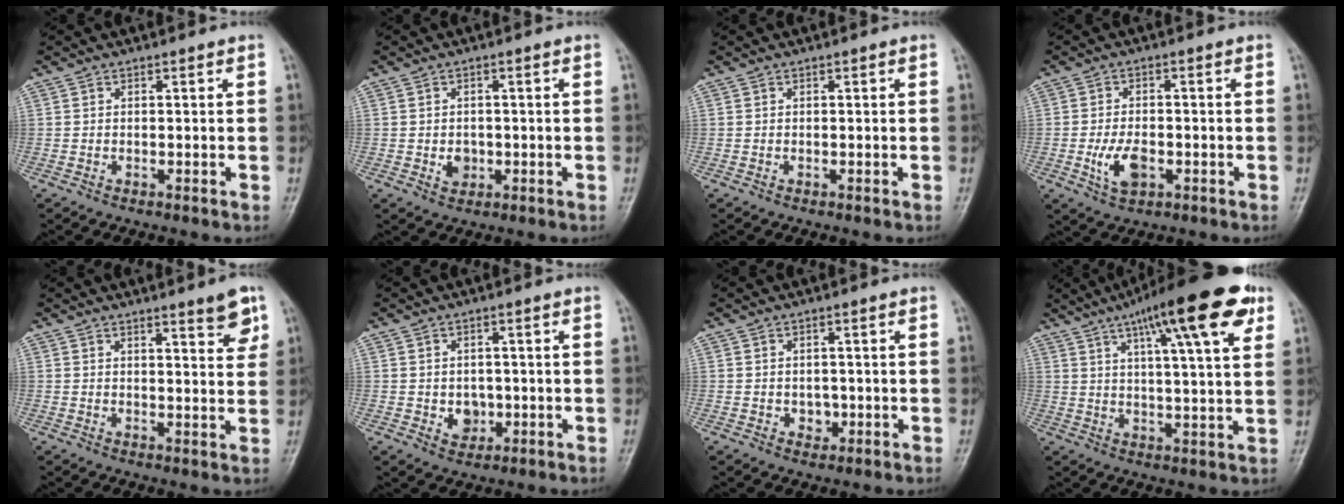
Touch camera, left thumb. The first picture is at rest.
{"total": 2.7, "force": [-0.5, 2.2, 1.4], "torque": [-0.011, 0.002, -0.002]}
{"total": 0.0}
{"total": 5.8, "force": [-1.6, 3.3, 4.5], "torque": [-0.084, 0.003, -0.026]}
{"total": 5.2, "force": [3.5, 1.0, 3.8], "torque": [-0.040, -0.023, 0.045]}
{"total": 3.7, "force": [-0.4, 3.0, 2.0], "torque": [-0.013, 0.001, 0.002]}
{"total": 2.1, "force": [-0.3, 1.8, 1.1], "torque": [-0.006, 0.002, 0.000]}
{"total": 18.4, "force": [9.5, 4.0, 15.2], "torque": [-0.213, -0.012, 0.138]}